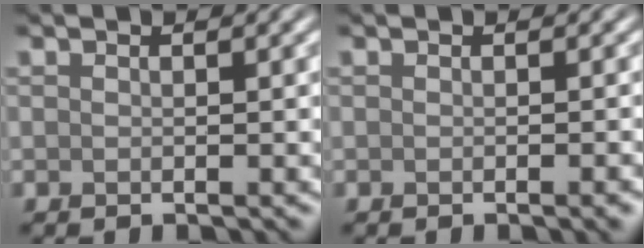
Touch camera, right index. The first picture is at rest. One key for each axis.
{"total": 1.0, "fx": -0.4, "fy": 0.2, "fz": 0.9, "tx": -0.008, "ty": 0.001, "tz": -0.006}